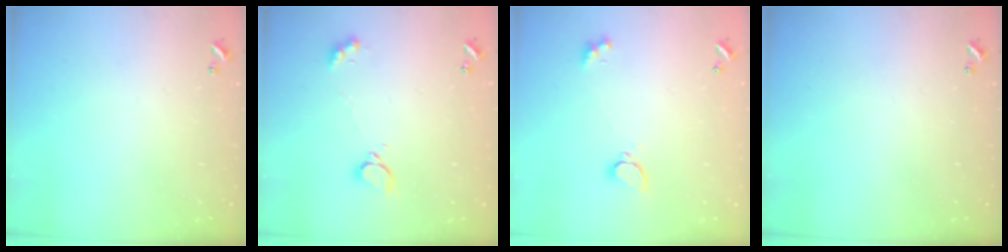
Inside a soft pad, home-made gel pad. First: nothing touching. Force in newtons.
{"total": 2.5, "press": 2.4, "slide": 0.5}
{"total": 2.3, "press": 2.2, "slide": 0.7}
{"total": 0.0}